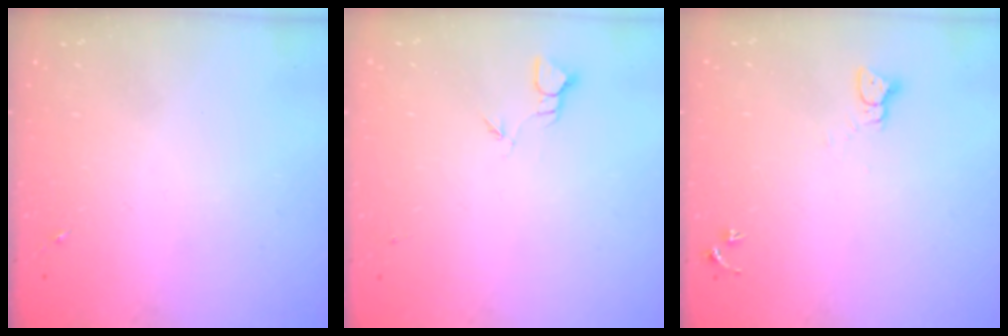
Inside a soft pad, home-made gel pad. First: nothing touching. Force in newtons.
{"total": 2.4, "press": 2.4, "slide": 0.2}
{"total": 2.3, "press": 2.3, "slide": 0.2}